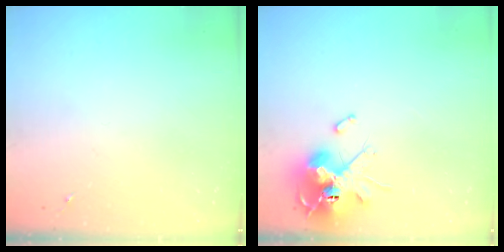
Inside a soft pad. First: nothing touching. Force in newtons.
{"total": 13.9, "press": 13.8, "slide": 1.3}